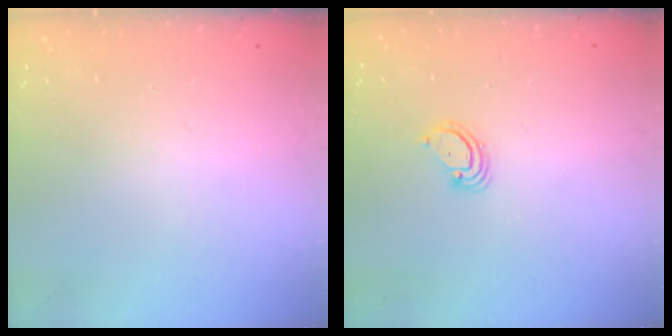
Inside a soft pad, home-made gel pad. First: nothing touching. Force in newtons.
{"total": 2.9, "press": 2.9, "slide": 0.3}